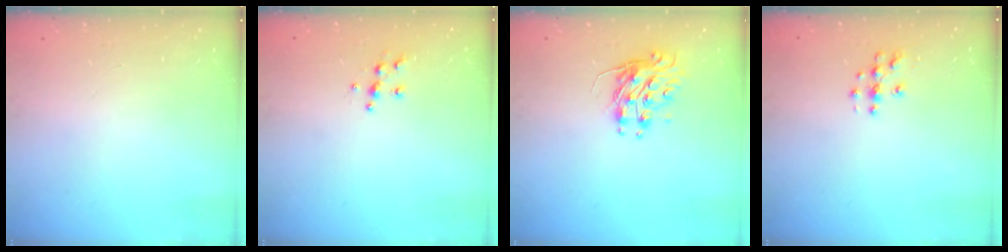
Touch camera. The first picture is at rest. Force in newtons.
{"total": 5.7, "press": 5.7, "slide": 0.6}
{"total": 9.2, "press": 9.2, "slide": 0.3}
{"total": 3.8, "press": 3.8, "slide": 0.2}